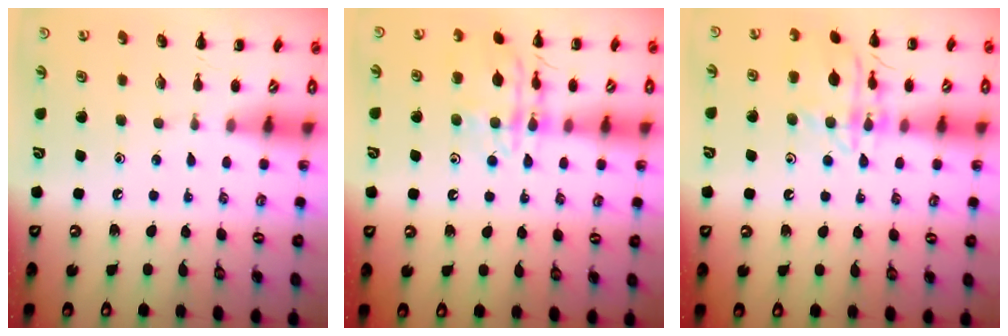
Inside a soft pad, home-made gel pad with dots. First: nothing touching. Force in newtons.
{"total": 13.5, "press": 13.5, "slide": 0.9}
{"total": 14.8, "press": 14.8, "slide": 0.5}